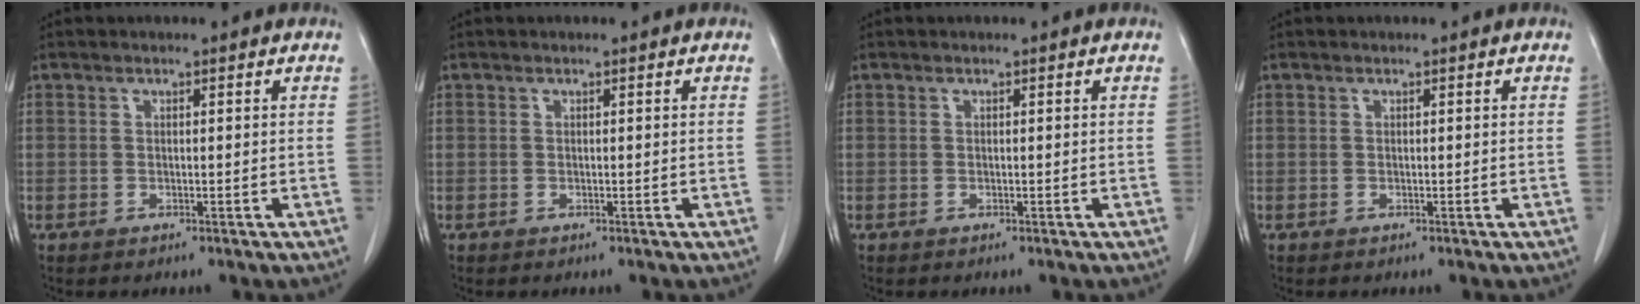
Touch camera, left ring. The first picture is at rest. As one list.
[{"total": 0.0}, {"total": 0.0}, {"total": 0.0}]